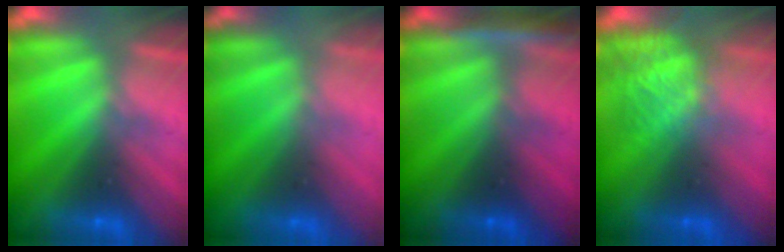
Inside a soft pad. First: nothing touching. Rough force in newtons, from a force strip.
{"total": 2.8}
{"total": 1.3}
{"total": 4.9}